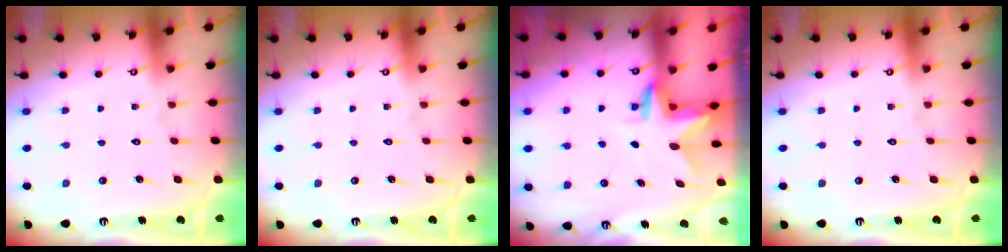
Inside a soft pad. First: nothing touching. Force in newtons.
{"total": 0.0}
{"total": 3.1, "press": 3.1, "slide": 0.2}
{"total": 0.0}